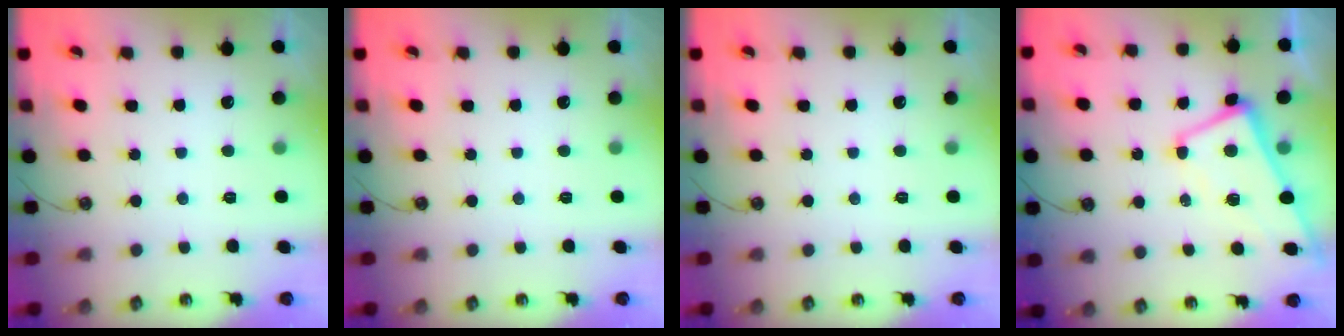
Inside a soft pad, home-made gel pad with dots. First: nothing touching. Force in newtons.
{"total": 0.0}
{"total": 0.0}
{"total": 1.3, "press": 1.1, "slide": 0.7}